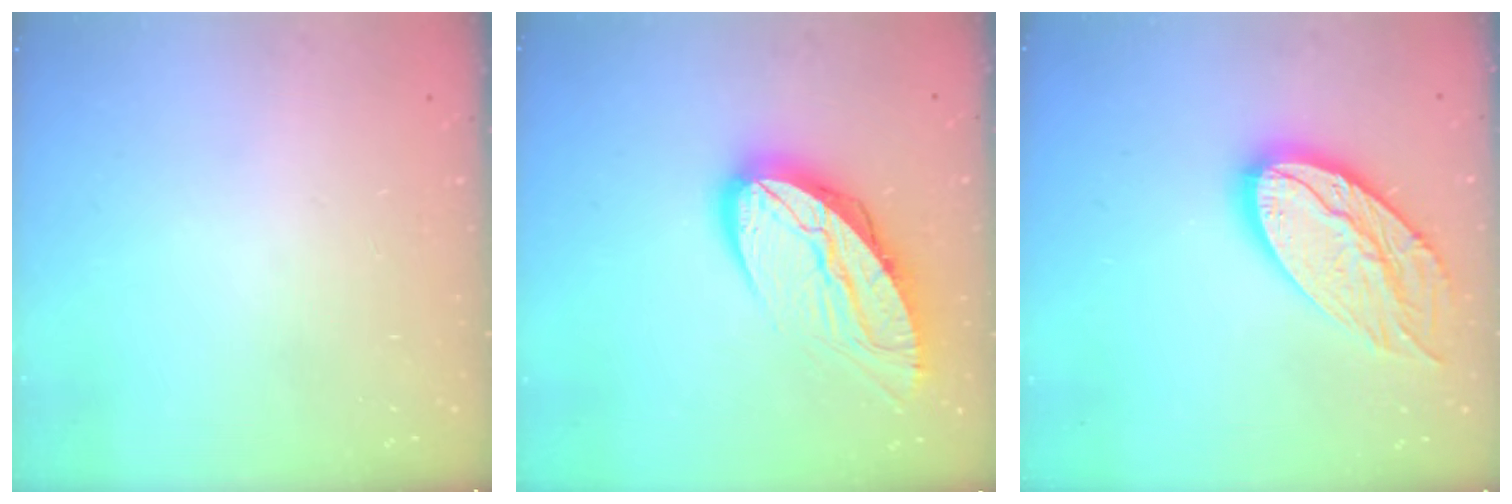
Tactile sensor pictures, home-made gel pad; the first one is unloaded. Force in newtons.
{"total": 14.8, "press": 14.7, "slide": 1.3}
{"total": 18.7, "press": 18.7, "slide": 1.6}